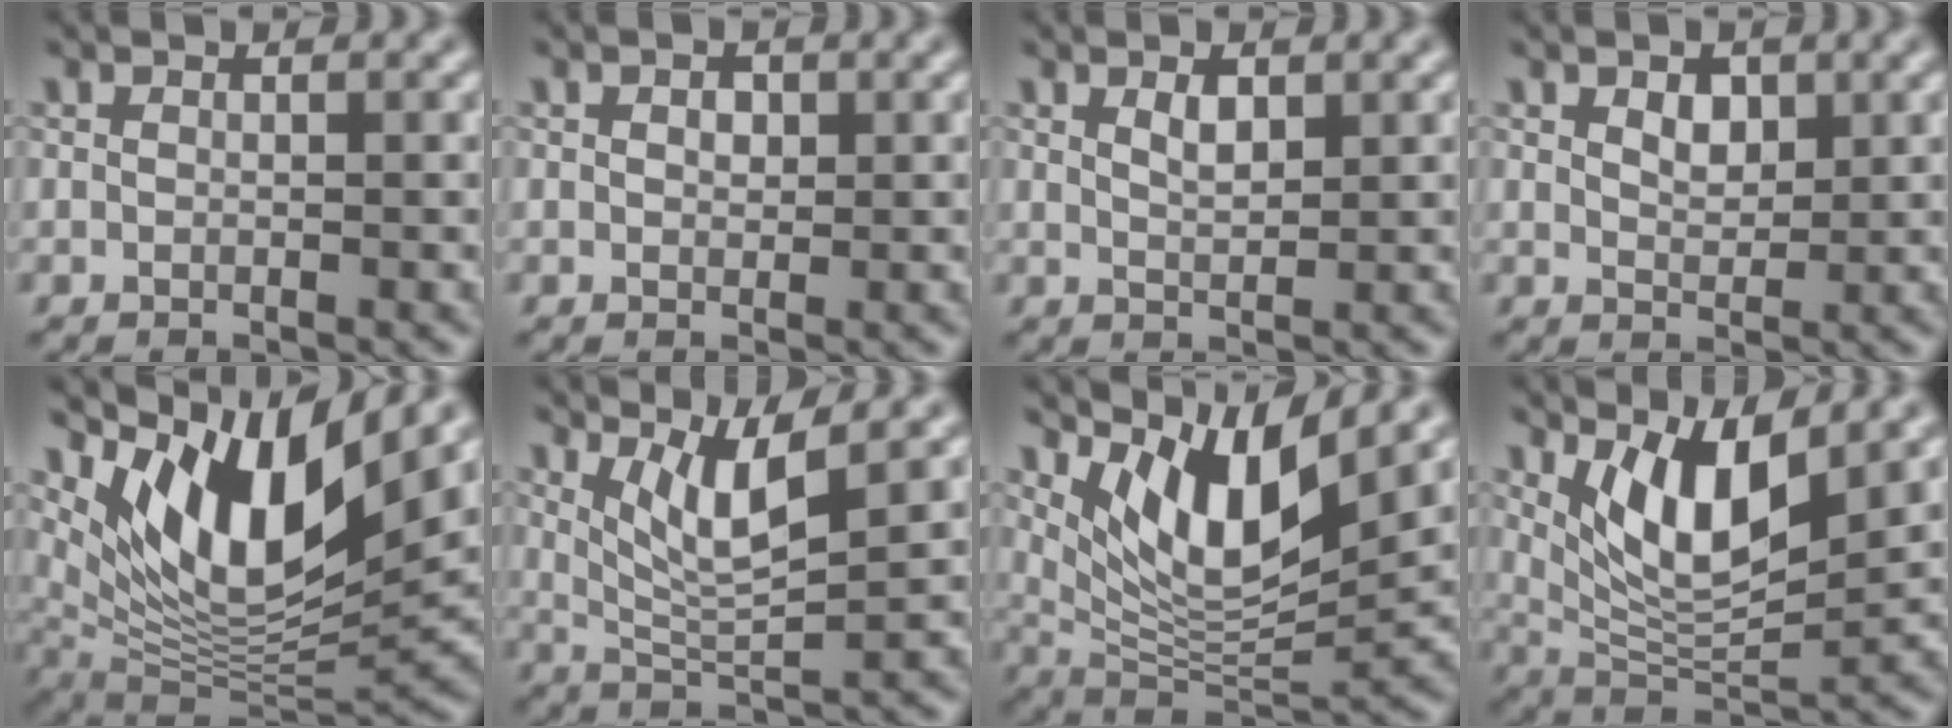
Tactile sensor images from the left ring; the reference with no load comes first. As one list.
[{"total": 1.1, "force": [0.4, 0.8, 0.7], "torque": [-0.012, 0.001, 0.005]}, {"total": 1.5, "force": [0.9, 0.6, 1.1], "torque": [-0.022, -0.001, 0.018]}, {"total": 1.9, "force": [1.0, 1.2, 1.2], "torque": [-0.022, -0.001, 0.019]}, {"total": 12.3, "force": [6.4, 4.6, 9.5], "torque": [-0.157, -0.009, 0.125]}, {"total": 4.7, "force": [2.4, 1.0, 3.9], "torque": [-0.075, -0.010, 0.050]}, {"total": 8.9, "force": [4.9, 2.8, 6.9], "torque": [-0.121, -0.017, 0.099]}, {"total": 6.7, "force": [3.3, 2.3, 5.4], "torque": [-0.101, -0.020, 0.065]}]